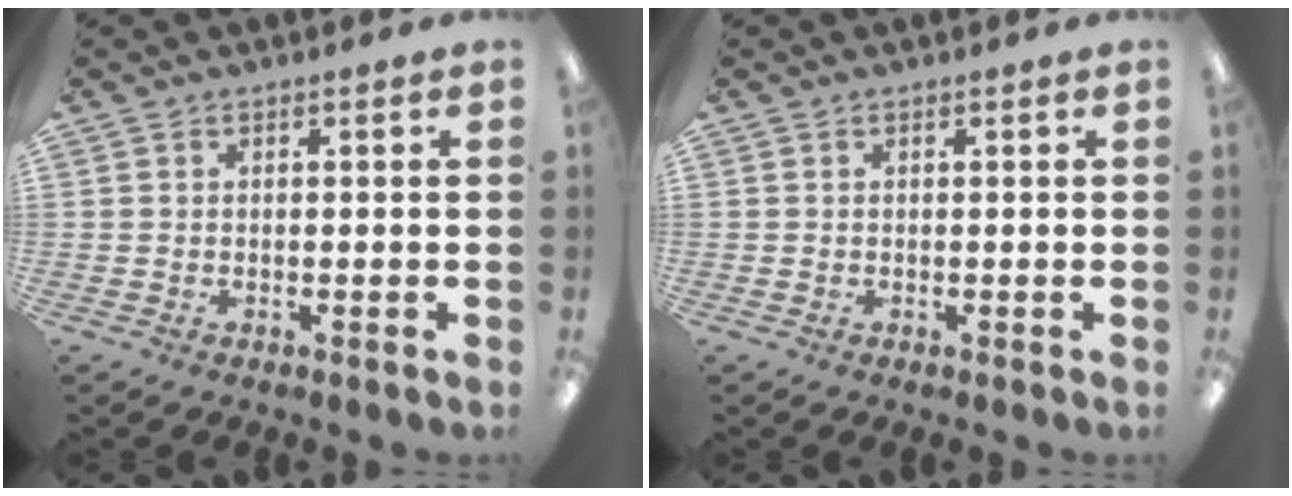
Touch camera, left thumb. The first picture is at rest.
{"total": 0.0}